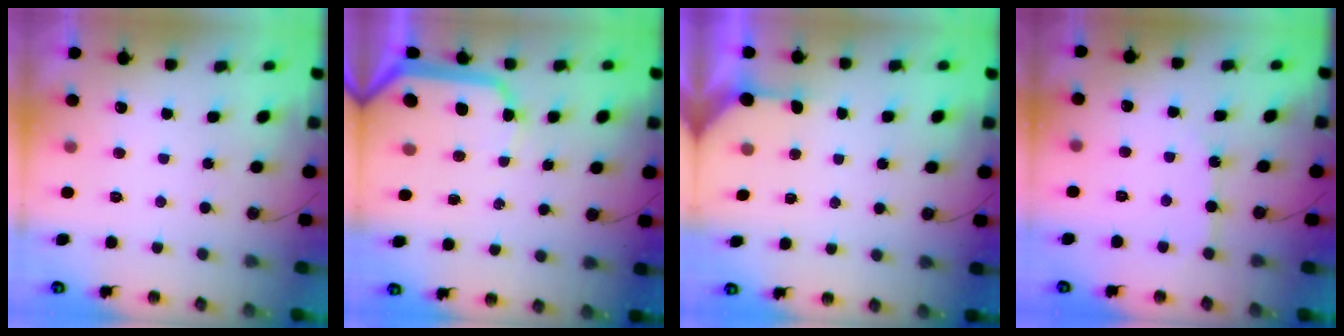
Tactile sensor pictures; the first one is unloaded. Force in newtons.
{"total": 10.8, "press": 10.7, "slide": 1.5}
{"total": 2.8, "press": 2.8, "slide": 0.3}
{"total": 4.2, "press": 4.2, "slide": 0.4}